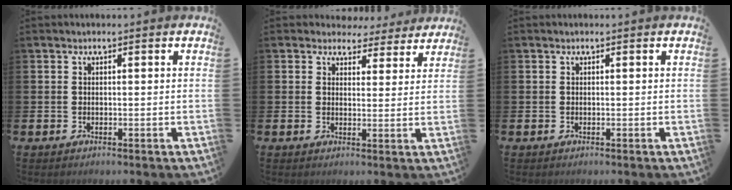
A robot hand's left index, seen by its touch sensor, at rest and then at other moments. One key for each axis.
{"total": 3.8, "fx": 3.3, "fy": 1.8, "fz": 0.1, "tx": 0.005, "ty": -0.026, "tz": 0.052}
{"total": 0.0}